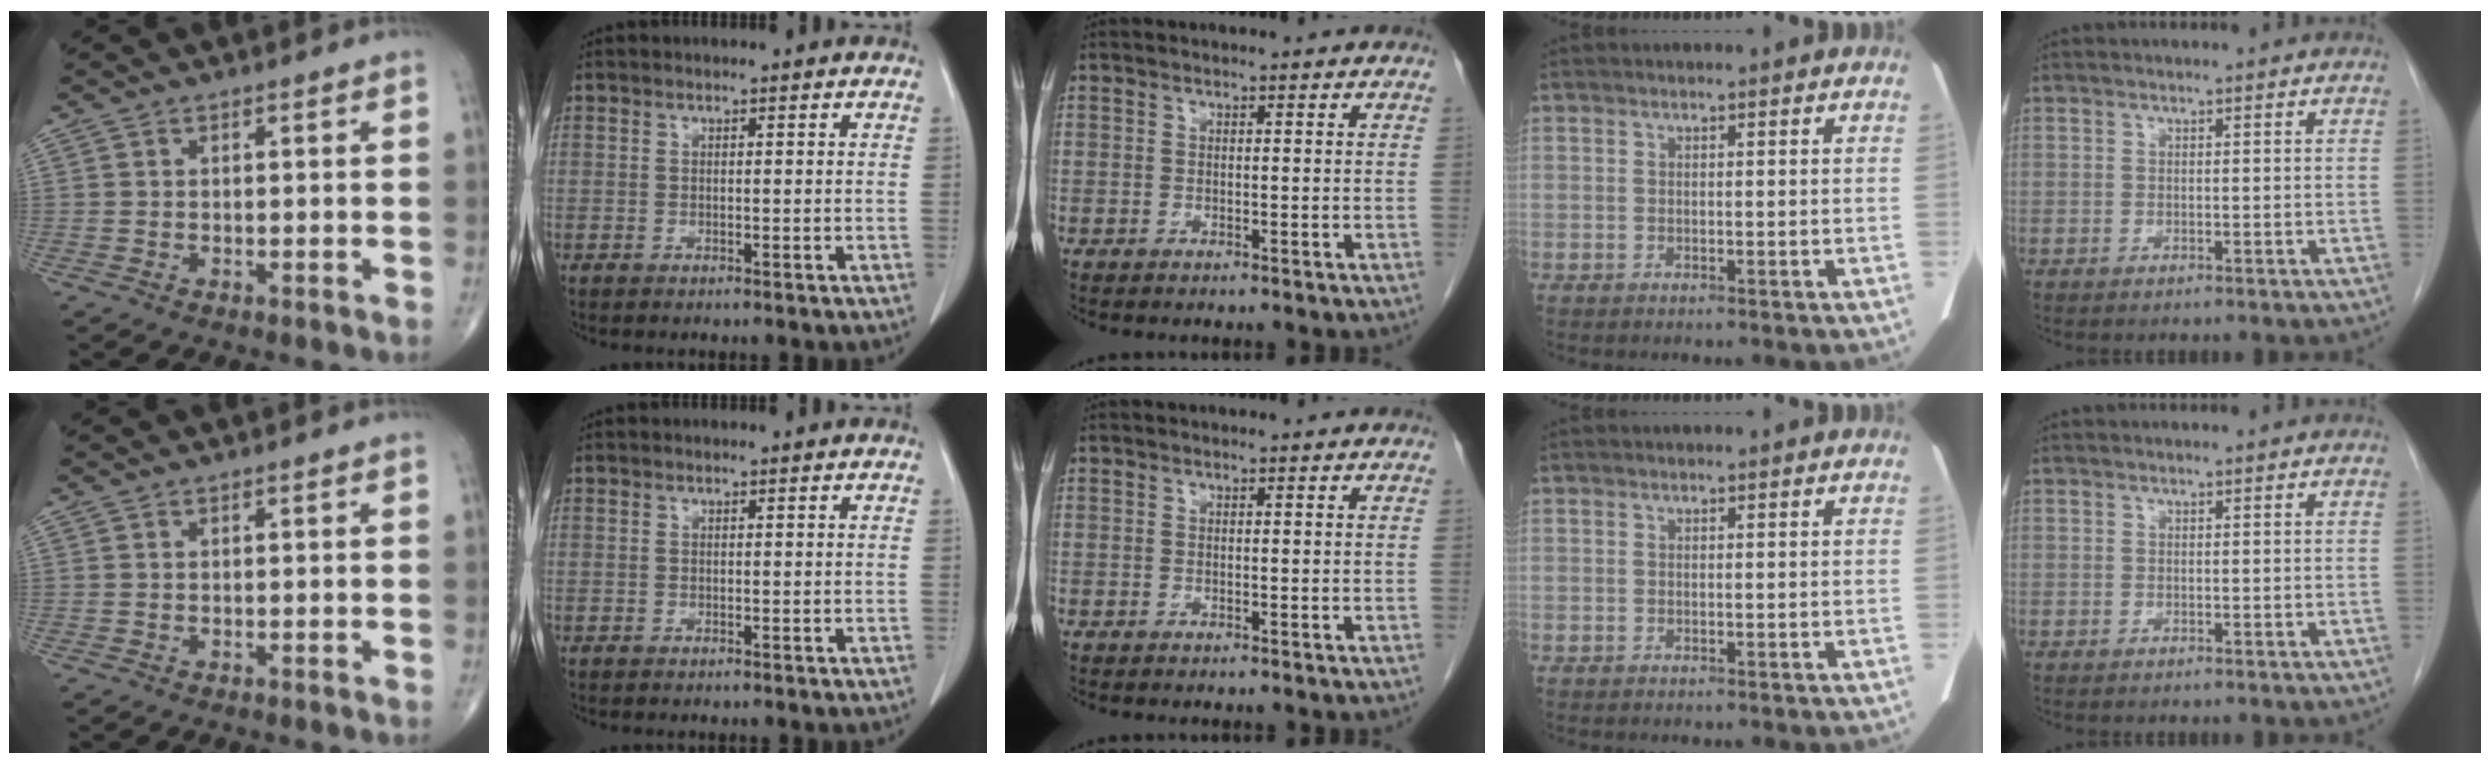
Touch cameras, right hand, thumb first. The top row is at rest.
{}